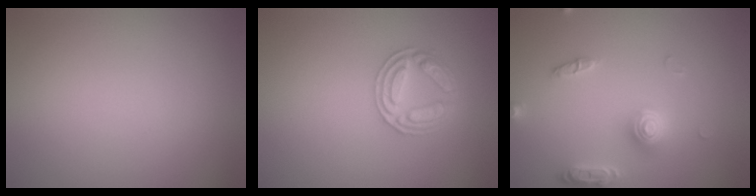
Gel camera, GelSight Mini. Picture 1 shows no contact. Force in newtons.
{"total": 3.0, "press": 3.0, "slide": 0.4}
{"total": 3.7, "press": 3.6, "slide": 0.4}